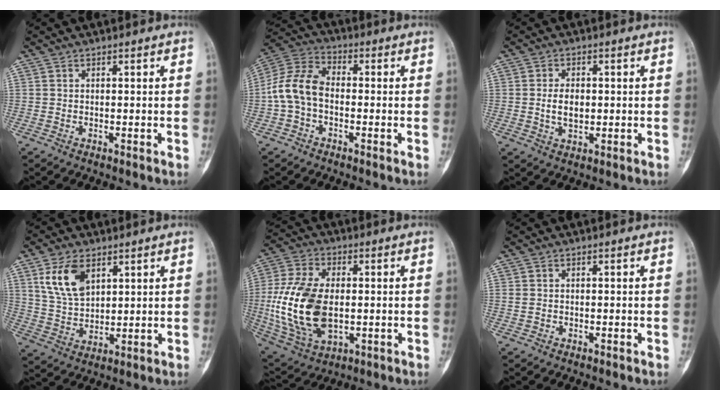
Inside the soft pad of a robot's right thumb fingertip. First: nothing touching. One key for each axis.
{"total": 9.7, "fx": -1.5, "fy": 6.4, "fz": 7.1, "tx": -0.141, "ty": 0.031, "tz": -0.043}
{"total": 4.6, "fx": 0.0, "fy": 2.8, "fz": 3.6, "tx": -0.059, "ty": -0.001, "tz": 0.001}
{"total": 9.6, "fx": 4.5, "fy": 5.6, "fz": 6.4, "tx": -0.108, "ty": -0.017, "tz": 0.096}
{"total": 19.4, "fx": -1.2, "fy": 11.5, "fz": 15.6, "tx": -0.318, "ty": -0.005, "tz": -0.012}
{"total": 0.9, "fx": -0.3, "fy": 0.7, "fz": 0.3, "tx": -0.006, "ty": 0.004, "tz": -0.004}